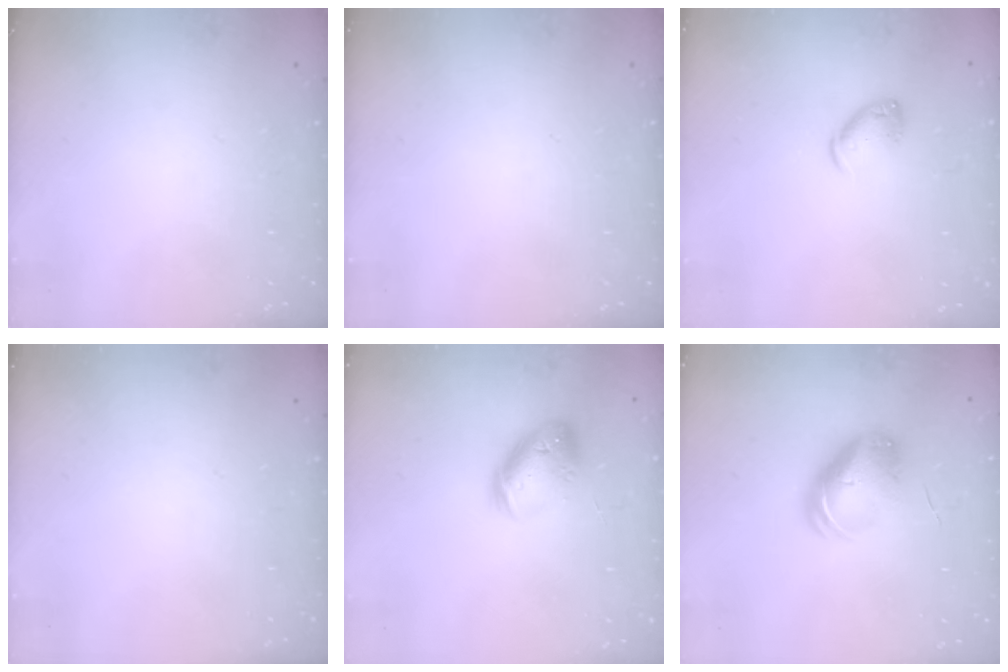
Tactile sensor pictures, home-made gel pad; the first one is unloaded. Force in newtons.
{"total": 0.0}
{"total": 7.1, "press": 7.1, "slide": 0.6}
{"total": 0.0}
{"total": 13.4, "press": 13.2, "slide": 2.1}
{"total": 9.2, "press": 9.0, "slide": 2.0}